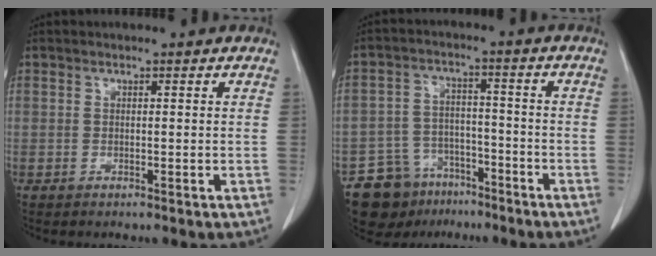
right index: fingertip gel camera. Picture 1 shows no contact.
{"total": 9.6, "force": [-6.9, 6.5, 1.6], "torque": [-0.033, 0.027, -0.110]}